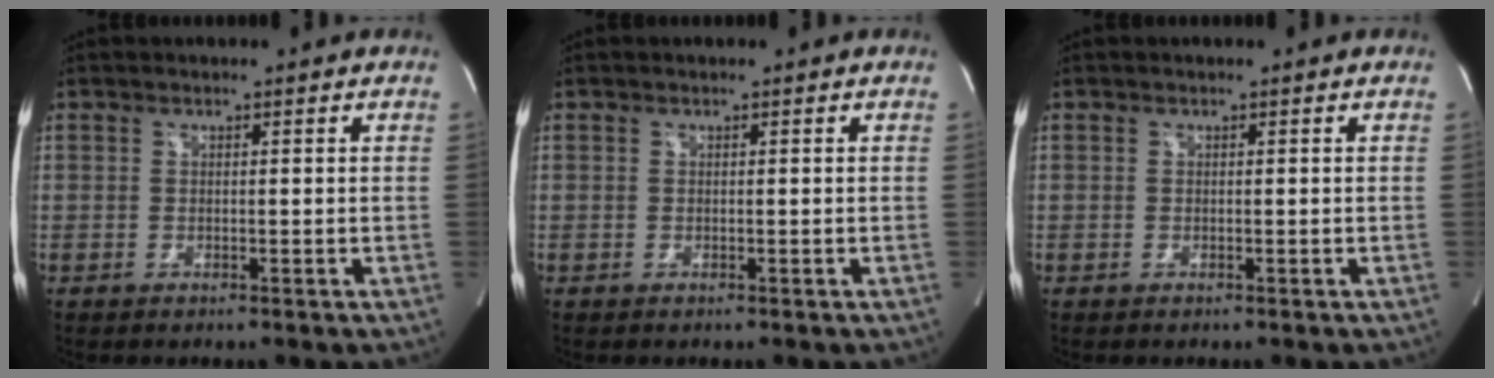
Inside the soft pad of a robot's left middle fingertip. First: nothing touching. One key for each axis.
{"total": 0.0}
{"total": 0.0}